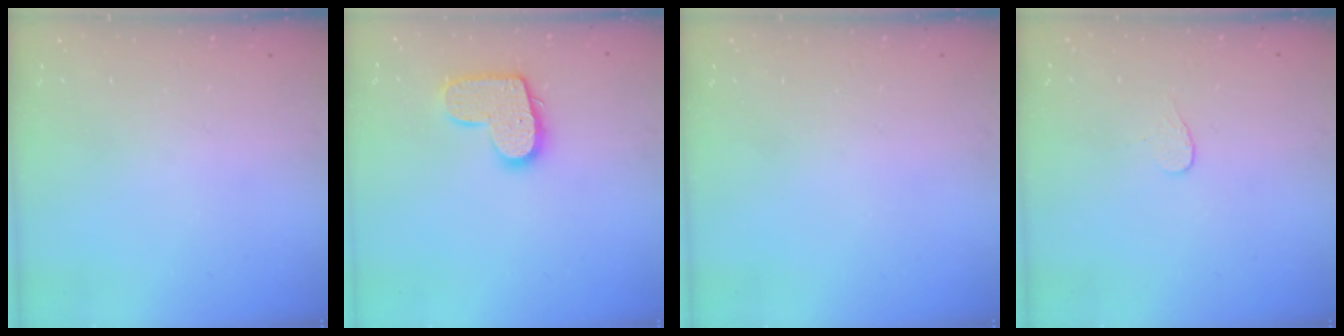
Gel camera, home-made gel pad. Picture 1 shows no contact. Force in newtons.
{"total": 12.0, "press": 11.9, "slide": 0.6}
{"total": 0.0}
{"total": 3.4, "press": 3.4, "slide": 0.4}